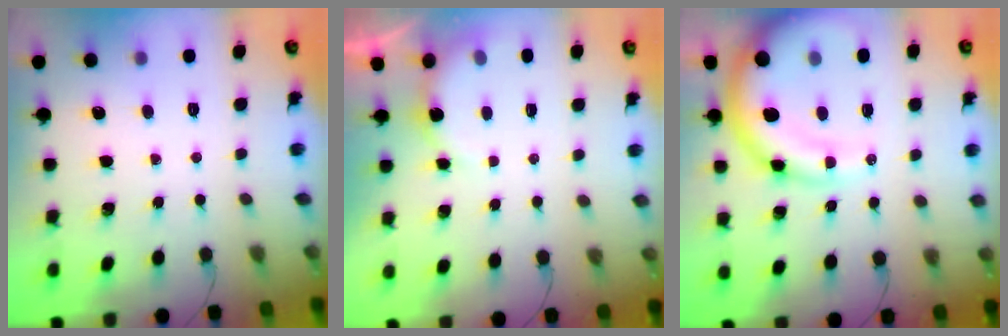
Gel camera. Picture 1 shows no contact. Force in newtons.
{"total": 5.6, "press": 5.5, "slide": 1.1}
{"total": 15.8, "press": 15.4, "slide": 3.5}